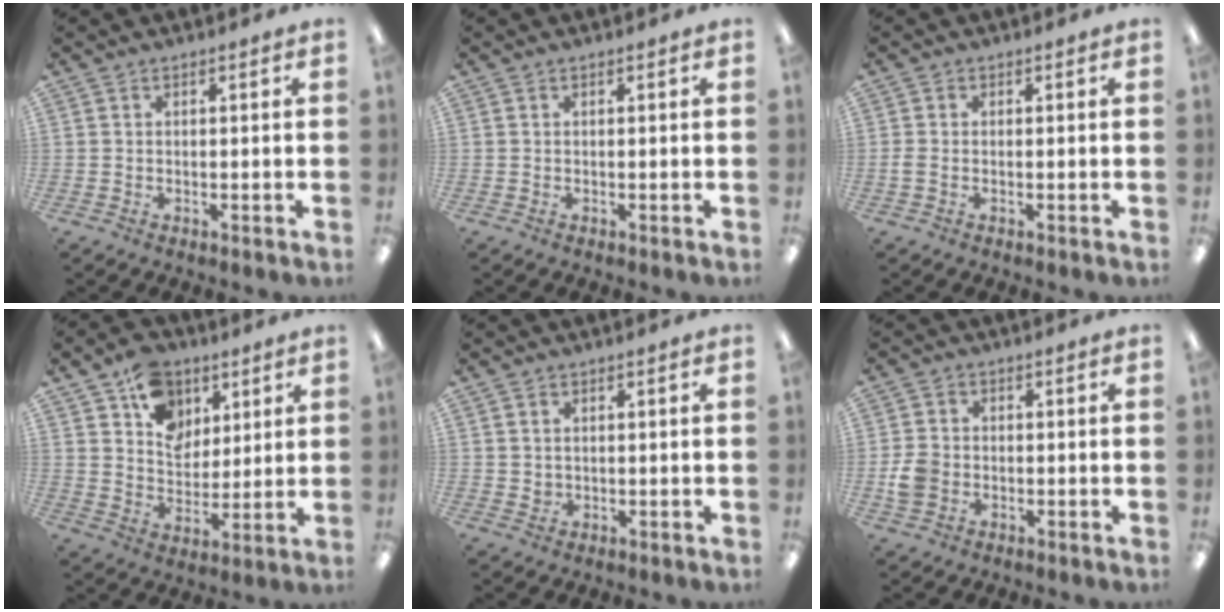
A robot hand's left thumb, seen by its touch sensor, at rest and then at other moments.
{"total": 0.0}
{"total": 1.4, "force": [-0.4, 0.8, 1.1], "torque": [-0.019, 0.001, -0.005]}
{"total": 12.5, "force": [7.6, 9.1, 4.0], "torque": [-0.060, -0.038, 0.144]}
{"total": 1.6, "force": [0.6, 1.4, 0.4], "torque": [-0.009, 0.002, 0.010]}
{"total": 5.2, "force": [-1.3, 4.3, 2.5], "torque": [-0.039, 0.007, -0.023]}